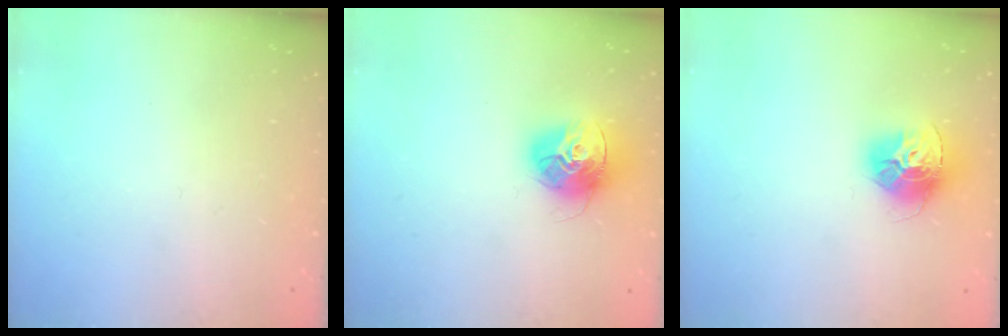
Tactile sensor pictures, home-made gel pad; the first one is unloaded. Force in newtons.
{"total": 14.5, "press": 14.4, "slide": 1.4}
{"total": 13.9, "press": 13.8, "slide": 1.4}